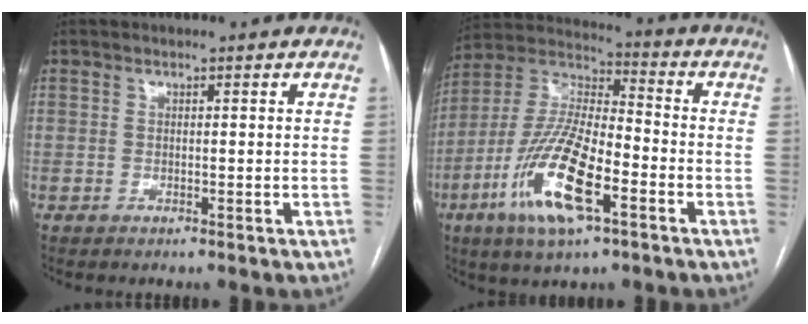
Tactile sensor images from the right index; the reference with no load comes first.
{"total": 16.7, "force": [-6.8, 4.5, 14.6], "torque": [-0.307, -0.010, -0.124]}